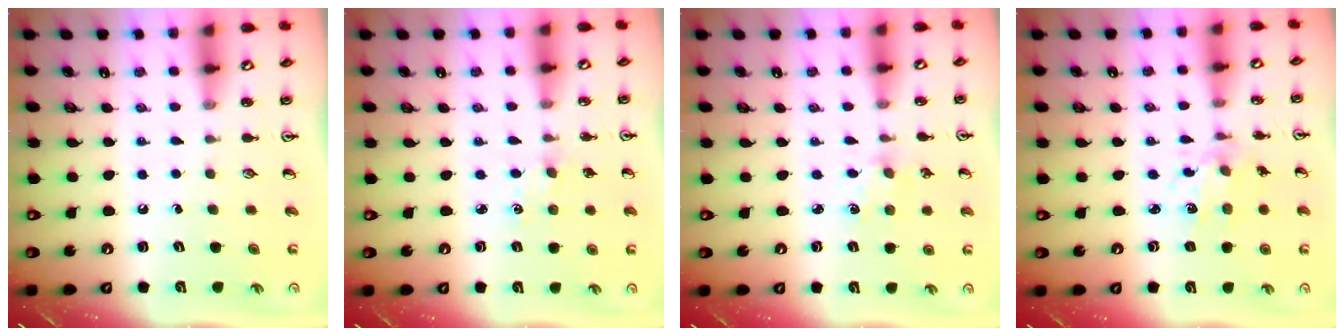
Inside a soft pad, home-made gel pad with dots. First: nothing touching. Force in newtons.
{"total": 0.7, "press": 0.7, "slide": 0.1}
{"total": 0.8, "press": 0.8, "slide": 0.2}
{"total": 3.5, "press": 3.4, "slide": 1.0}